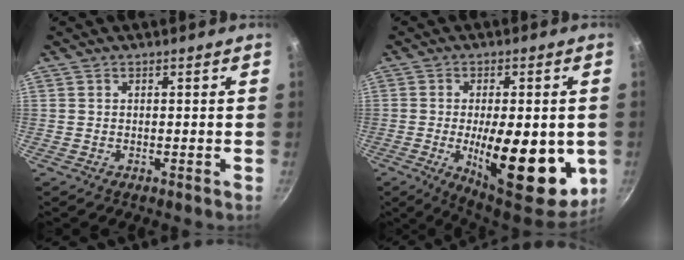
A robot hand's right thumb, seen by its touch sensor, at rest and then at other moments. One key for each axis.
{"total": 19.7, "fx": -3.4, "fy": 7.6, "fz": 17.8, "tx": -0.228, "ty": -0.012, "tz": -0.039}